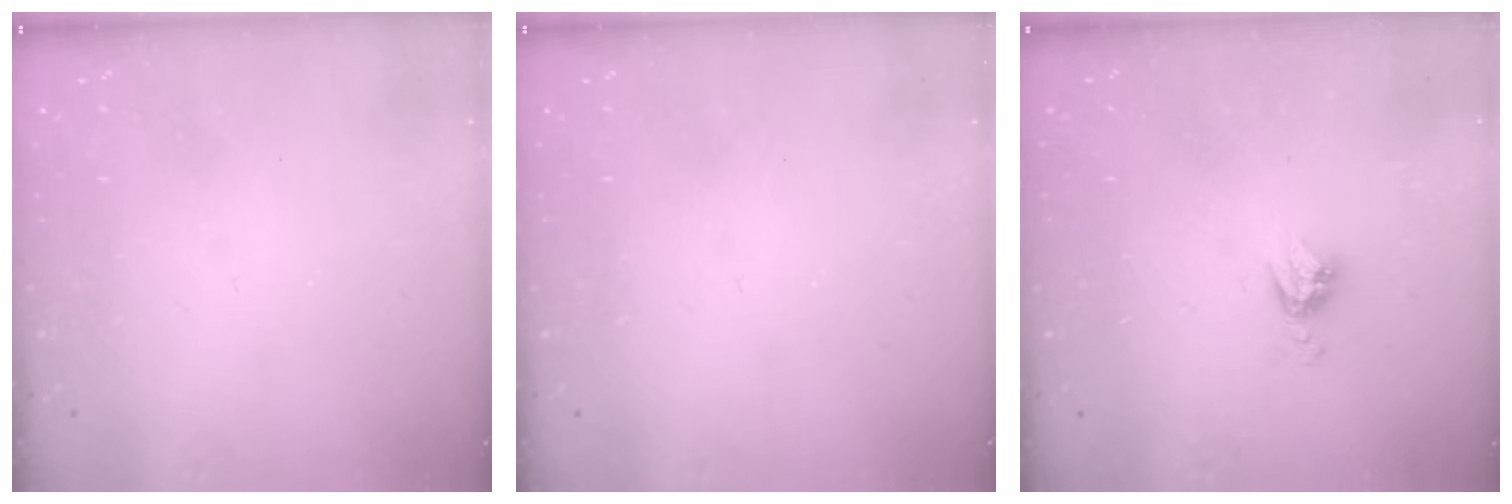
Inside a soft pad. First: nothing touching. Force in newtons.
{"total": 0.0}
{"total": 5.0, "press": 5.0, "slide": 0.5}